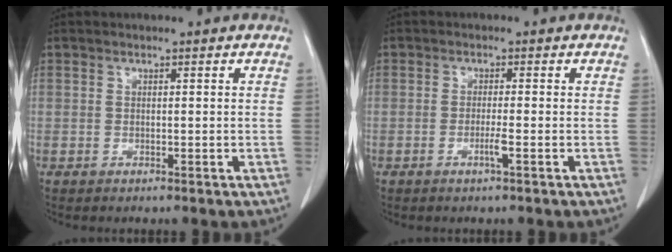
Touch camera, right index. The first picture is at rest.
{"total": 1.9, "force": [-0.8, -0.3, 1.7], "torque": [-0.035, -0.004, -0.018]}